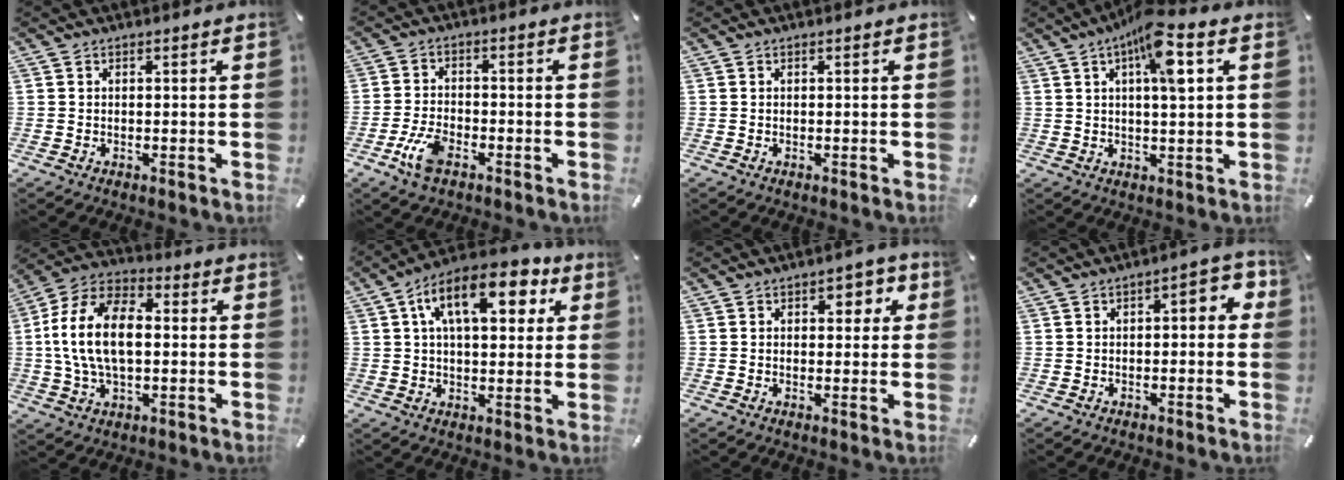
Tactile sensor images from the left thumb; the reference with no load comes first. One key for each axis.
{"total": 6.6, "fx": -3.5, "fy": 3.3, "fz": 4.4, "tx": -0.108, "ty": 0.006, "tz": -0.069}
{"total": 0.0}
{"total": 9.9, "fx": 3.5, "fy": 2.1, "fz": 9.1, "tx": -0.152, "ty": -0.004, "tz": 0.055}
{"total": 15.6, "fx": -0.1, "fy": 9.7, "fz": 12.3, "tx": -0.274, "ty": 0.008, "tz": -0.005}
{"total": 14.9, "fx": 5.9, "fy": 7.5, "fz": 11.5, "tx": -0.179, "ty": -0.002, "tz": 0.098}
{"total": 4.4, "fx": 1.1, "fy": 3.1, "fz": 3.0, "tx": -0.024, "ty": -0.005, "tz": 0.008}
{"total": 5.0, "fx": -0.7, "fy": 2.5, "fz": 4.3, "tx": -0.054, "ty": 0.009, "tz": -0.021}